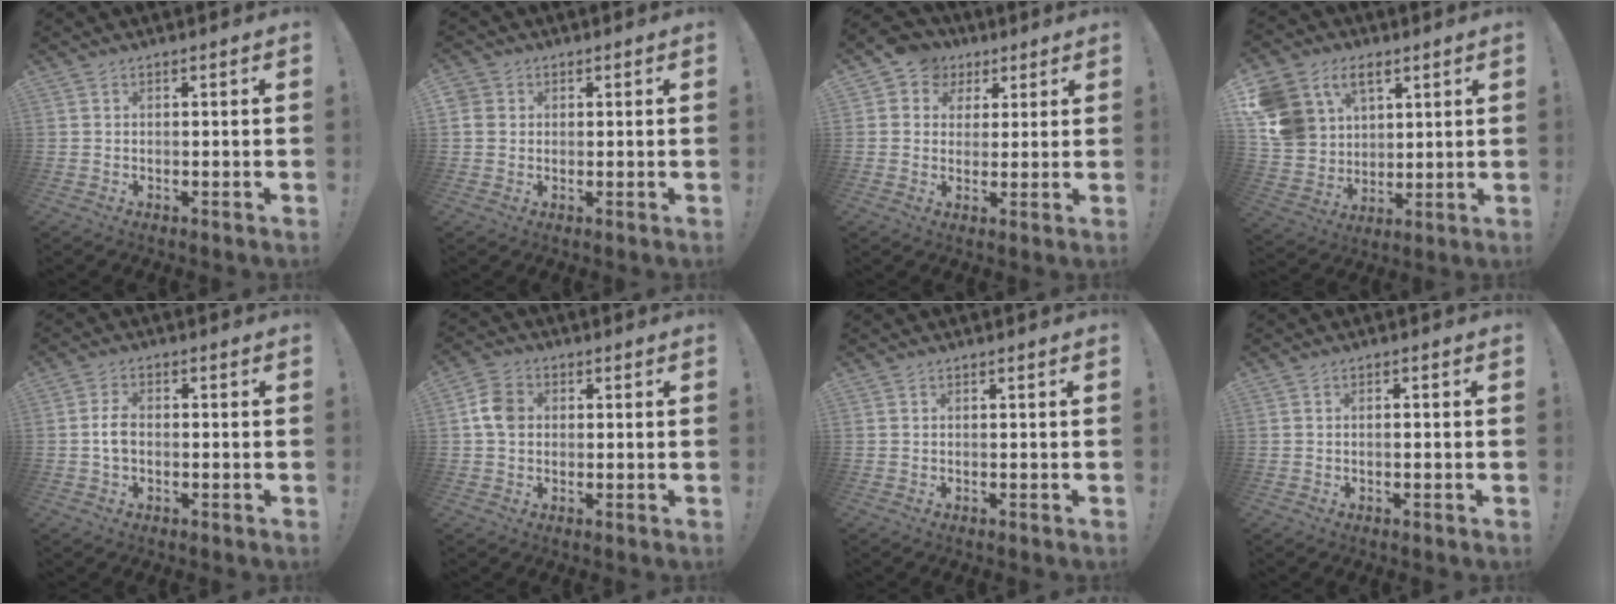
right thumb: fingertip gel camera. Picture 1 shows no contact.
{"total": 3.3, "force": [0.9, 3.1, 0.9], "torque": [-0.020, 0.005, 0.019]}
{"total": 7.0, "force": [2.4, 6.4, 1.8], "torque": [-0.020, -0.008, 0.050]}
{"total": 14.3, "force": [7.4, 10.7, 5.9], "torque": [-0.120, -0.040, 0.149]}
{"total": 4.4, "force": [-0.6, 2.5, 3.5], "torque": [-0.059, 0.006, -0.011]}
{"total": 7.4, "force": [0.7, 5.9, 4.4], "torque": [-0.069, 0.012, 0.016]}
{"total": 0.0}
{"total": 1.0, "force": [-0.6, 0.2, 0.8], "torque": [-0.018, 0.003, -0.010]}